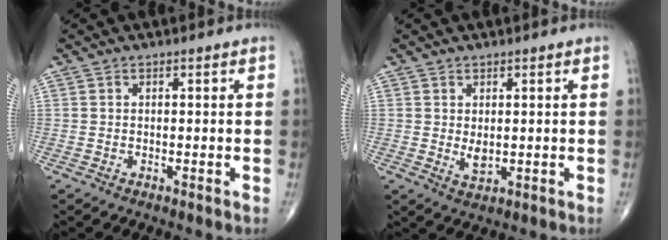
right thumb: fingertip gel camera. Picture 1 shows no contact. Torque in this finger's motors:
{"motor_torque": [0.25, 0.00, 0.28, 0.22, 0.01]}